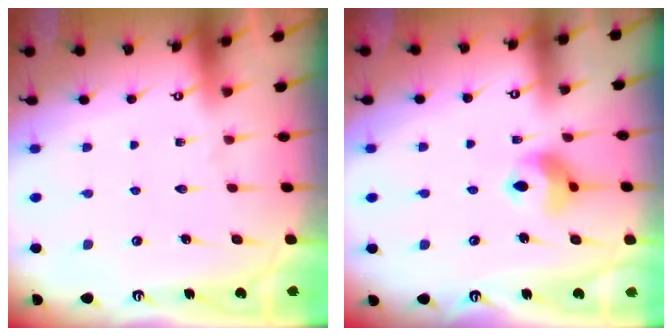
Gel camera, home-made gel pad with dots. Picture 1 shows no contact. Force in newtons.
{"total": 9.6, "press": 9.5, "slide": 1.3}